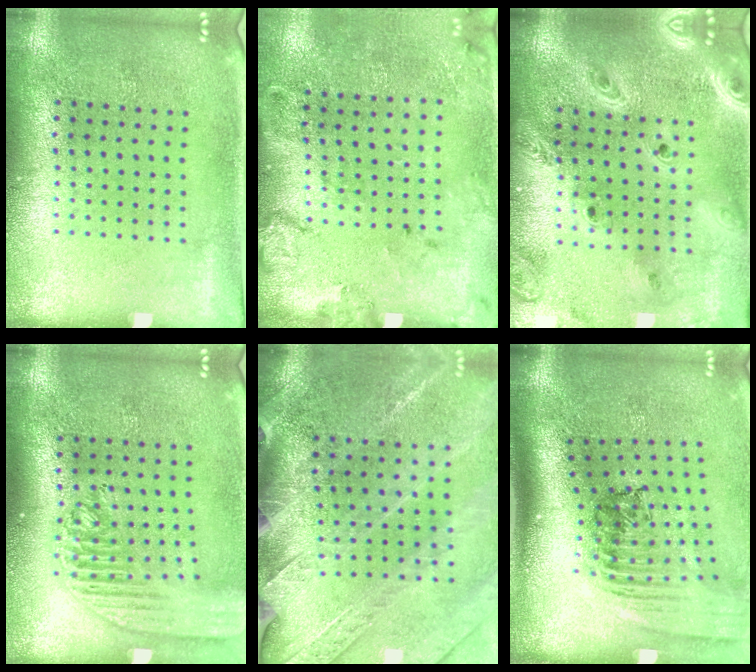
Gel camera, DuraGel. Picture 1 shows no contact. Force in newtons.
{"total": 2.1, "press": 1.5, "slide": 1.5}
{"total": 3.3, "press": 2.7, "slide": 1.8}
{"total": 2.1, "press": 1.8, "slide": 1.1}
{"total": 2.9, "press": 2.9, "slide": 0.4}
{"total": 2.6, "press": 1.8, "slide": 1.8}